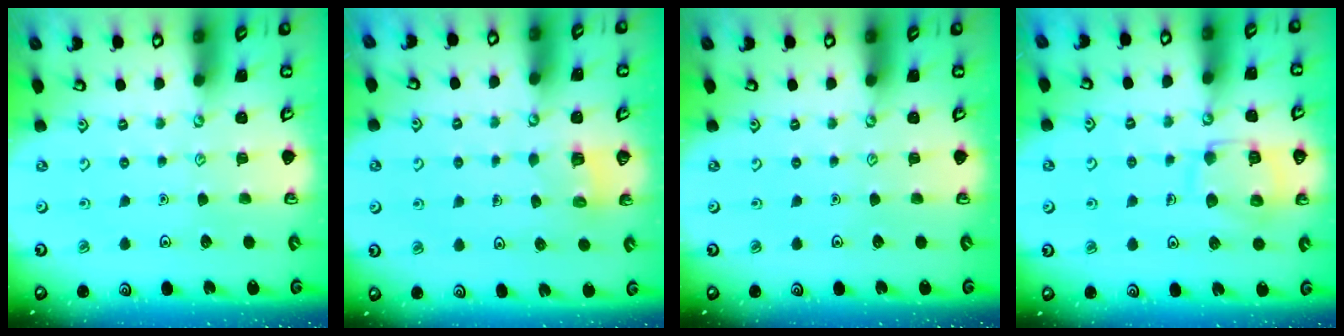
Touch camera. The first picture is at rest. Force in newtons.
{"total": 3.7, "press": 3.7, "slide": 0.2}
{"total": 0.0}
{"total": 12.7, "press": 12.7, "slide": 1.3}